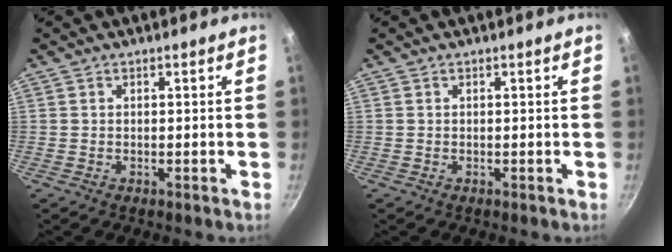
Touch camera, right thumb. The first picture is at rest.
{"total": 0.0}